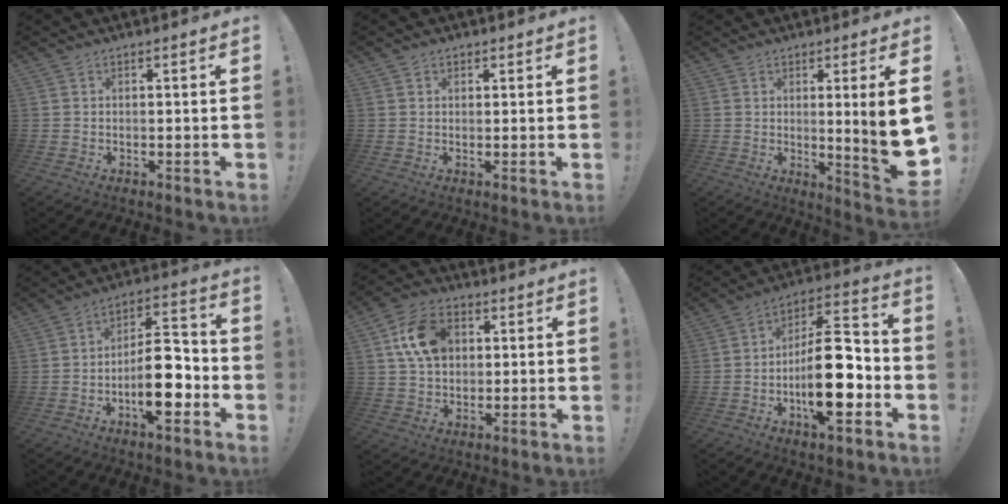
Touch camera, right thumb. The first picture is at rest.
{"total": 1.2, "force": [0.7, 1.0, 0.2], "torque": [0.006, -0.004, 0.012]}
{"total": 11.4, "force": [0.5, -0.2, 11.4], "torque": [-0.169, -0.015, 0.005]}
{"total": 15.5, "force": [-5.5, 6.2, 13.1], "torque": [-0.215, 0.033, -0.087]}
{"total": 13.2, "force": [3.5, 9.7, 8.2], "torque": [-0.131, 0.008, 0.072]}
{"total": 20.7, "force": [-5.6, 7.6, 18.5], "torque": [-0.322, 0.029, -0.086]}